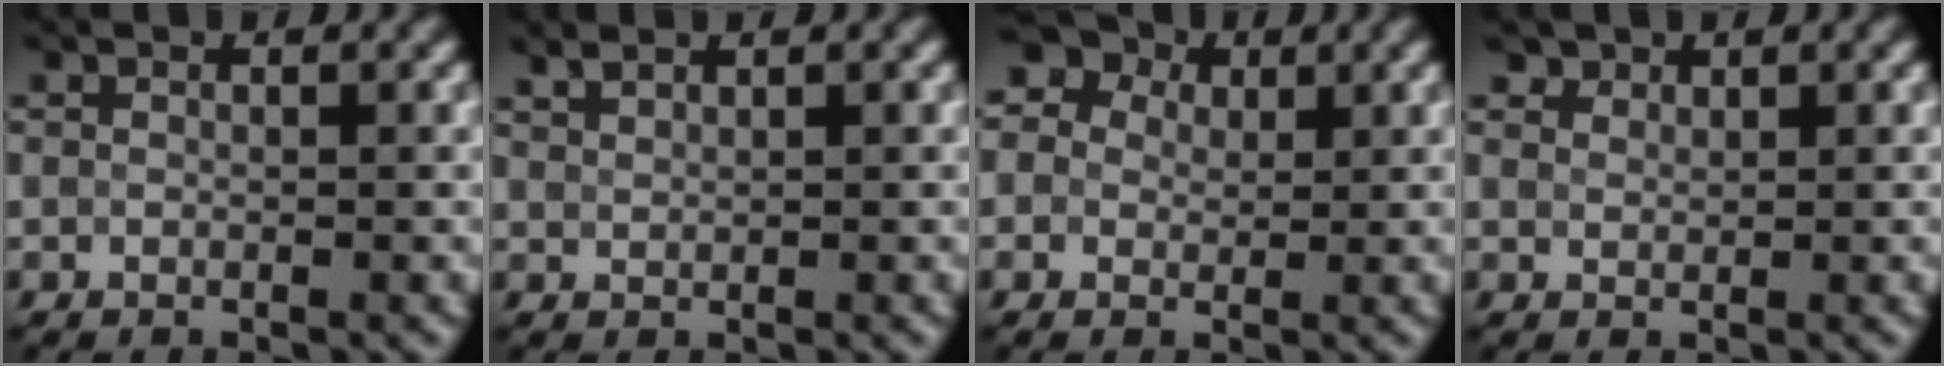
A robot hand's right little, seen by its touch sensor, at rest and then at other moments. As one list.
[{"total": 1.1, "force": [1.1, 0.2, 0.3], "torque": [-0.009, 0.002, 0.026]}, {"total": 7.9, "force": [3.8, 5.9, 3.5], "torque": [-0.060, 0.040, 0.025]}, {"total": 1.7, "force": [1.4, 0.8, 0.3], "torque": [-0.009, -0.006, 0.035]}]